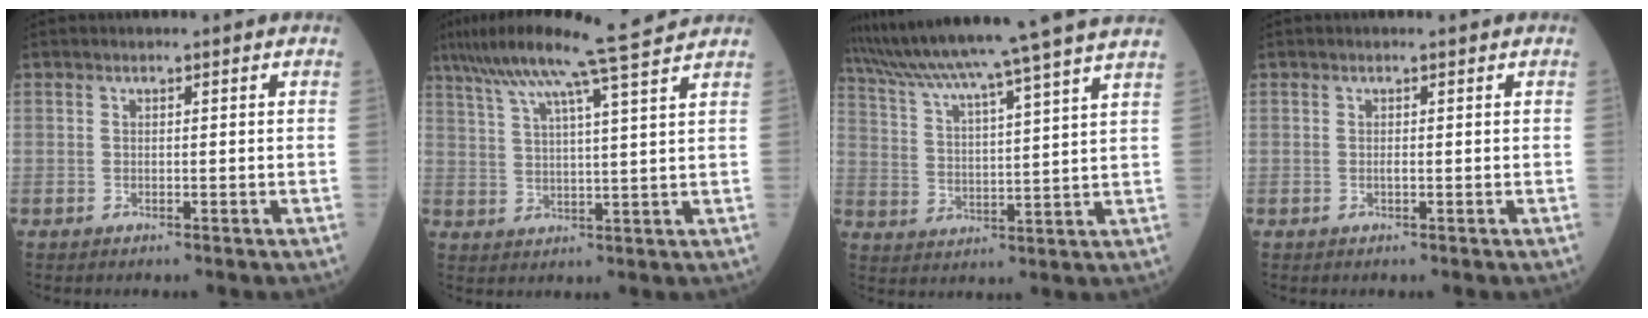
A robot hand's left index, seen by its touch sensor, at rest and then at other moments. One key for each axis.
{"total": 13.5, "fx": 11.0, "fy": -1.5, "fz": 7.7, "tx": -0.134, "ty": 0.013, "tz": 0.156}
{"total": 20.9, "fx": 18.0, "fy": -2.5, "fz": 10.1, "tx": -0.179, "ty": -0.019, "tz": 0.261}
{"total": 0.0}